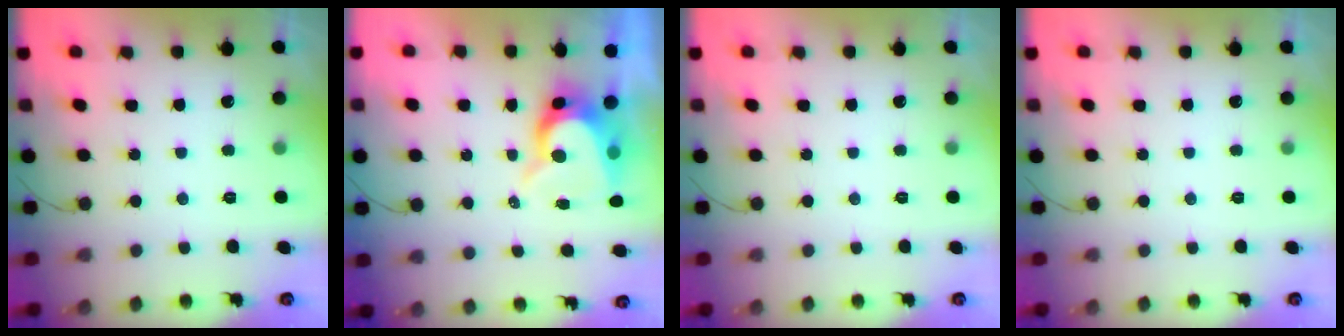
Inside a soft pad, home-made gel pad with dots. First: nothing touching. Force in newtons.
{"total": 9.3, "press": 9.3, "slide": 0.8}
{"total": 0.0}
{"total": 0.0}